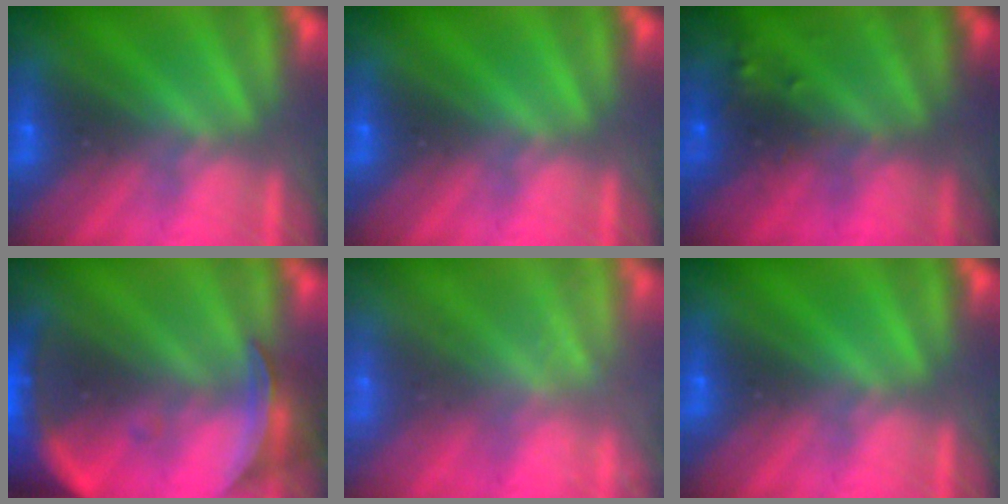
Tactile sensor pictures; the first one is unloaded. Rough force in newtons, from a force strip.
{"total": 0.0}
{"total": 7.6}
{"total": 9.6}
{"total": 2.3}
{"total": 0.0}